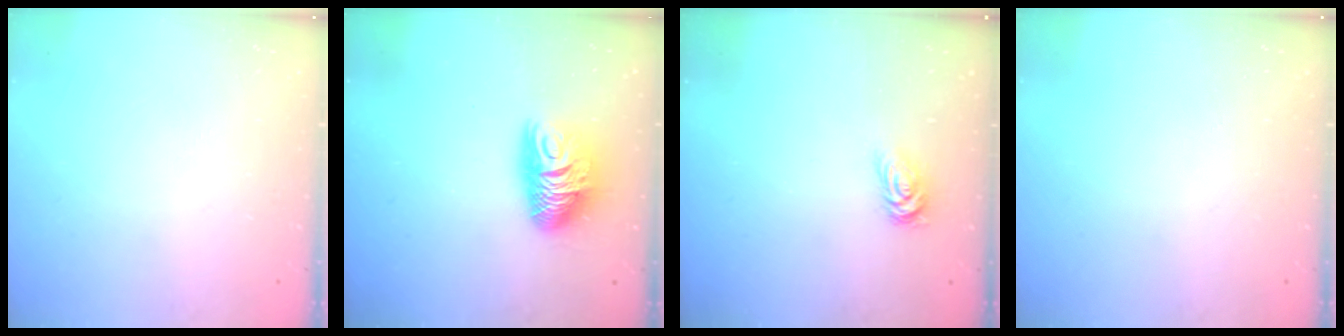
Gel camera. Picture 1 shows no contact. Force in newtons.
{"total": 10.5, "press": 10.5, "slide": 0.5}
{"total": 2.7, "press": 2.7, "slide": 0.4}
{"total": 0.0}